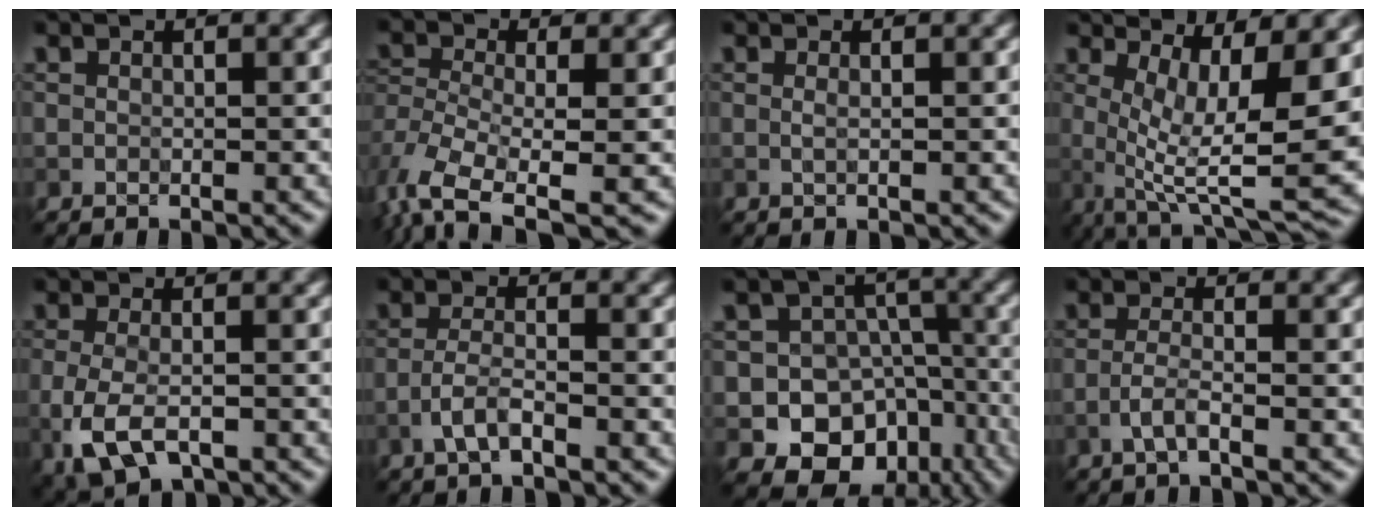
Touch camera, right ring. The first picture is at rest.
{"total": 6.1, "force": [-3.2, 2.7, 4.4], "torque": [-0.099, -0.010, -0.074]}
{"total": 0.6, "force": [0.2, 0.1, 0.5], "torque": [-0.015, -0.004, 0.000]}
{"total": 11.2, "force": [1.2, 3.4, 10.6], "torque": [-0.159, -0.012, 0.028]}
{"total": 5.0, "force": [-1.9, 2.4, 3.9], "torque": [-0.096, -0.011, -0.040]}
{"total": 2.2, "force": [-1.4, 0.4, 1.7], "torque": [-0.039, 0.009, -0.034]}
{"total": 12.7, "force": [-5.6, 10.5, 4.5], "torque": [-0.050, -0.005, -0.092]}
{"total": 1.7, "force": [-1.0, 0.1, 1.4], "torque": [-0.033, 0.007, -0.028]}